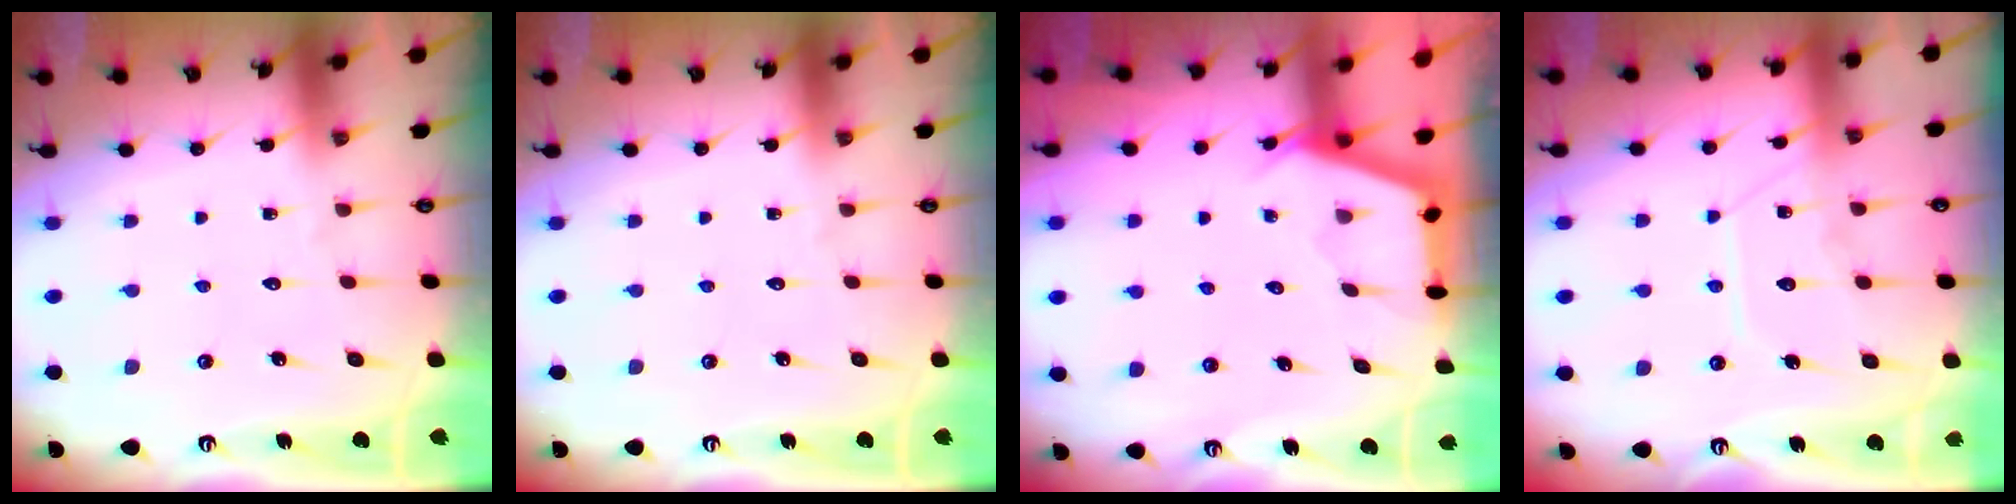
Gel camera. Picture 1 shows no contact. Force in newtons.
{"total": 0.0}
{"total": 2.9, "press": 2.9, "slide": 0.3}
{"total": 9.6, "press": 9.5, "slide": 0.9}